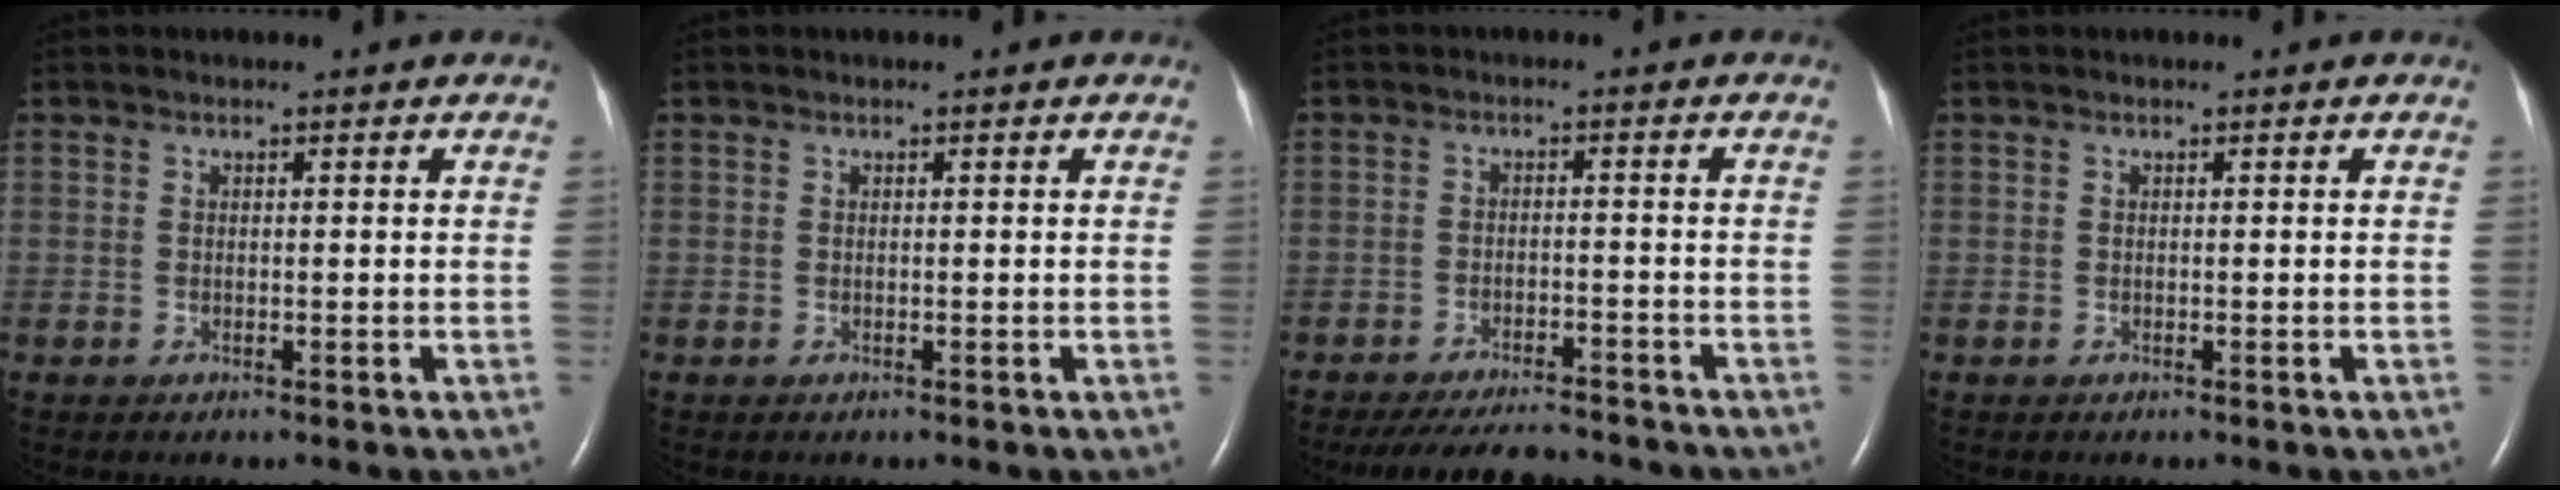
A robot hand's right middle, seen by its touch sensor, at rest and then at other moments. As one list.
[{"total": 0.0}, {"total": 10.7, "force": [-9.8, 2.1, 3.6], "torque": [-0.060, -0.007, -0.139]}, {"total": 0.0}]